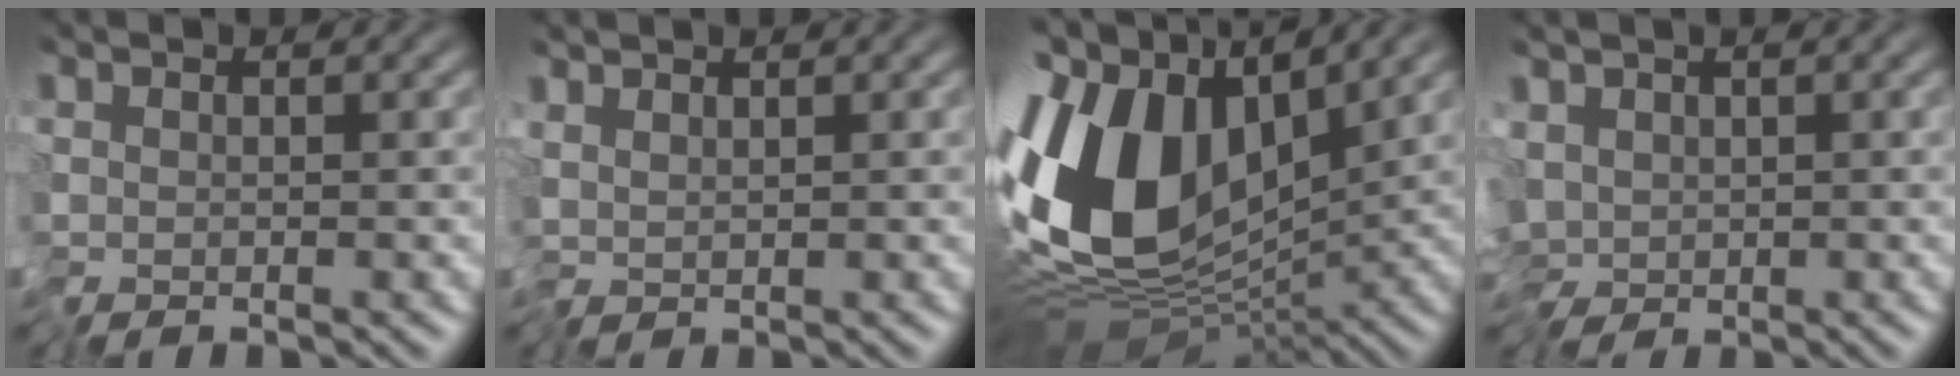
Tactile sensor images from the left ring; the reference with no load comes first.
{"total": 1.2, "force": [0.4, 0.4, 1.0], "torque": [-0.014, 0.006, 0.007]}
{"total": 14.0, "force": [1.1, 8.2, 11.2], "torque": [-0.247, 0.007, 0.011]}
{"total": 5.5, "force": [-0.4, 3.8, 3.9], "torque": [-0.060, -0.018, 0.010]}